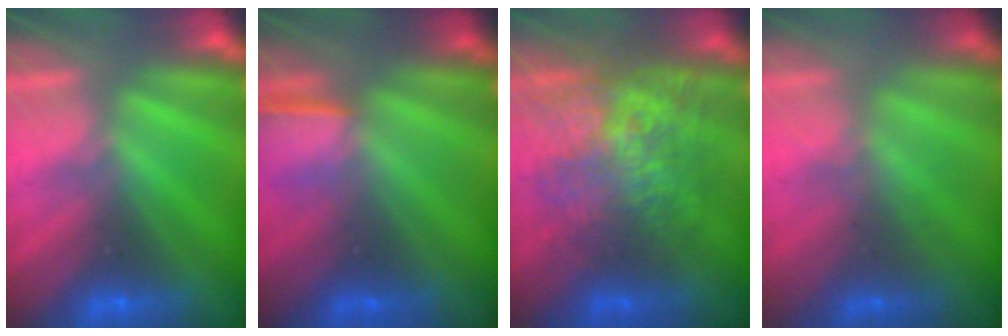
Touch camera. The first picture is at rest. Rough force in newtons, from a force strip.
{"total": 1.3}
{"total": 11.1}
{"total": 1.8}